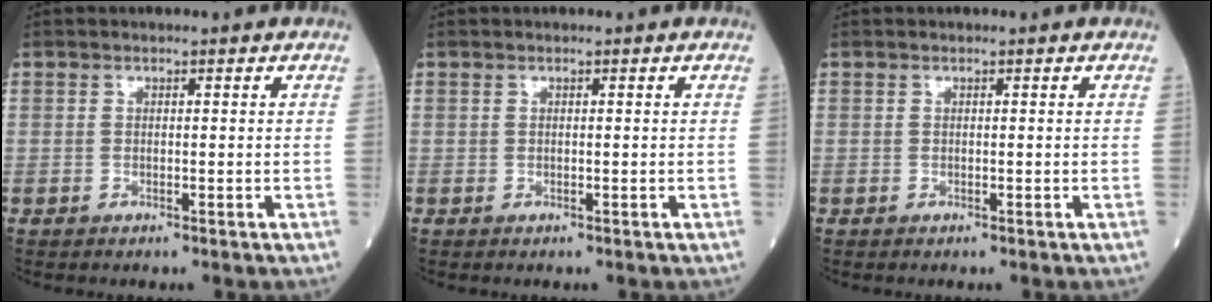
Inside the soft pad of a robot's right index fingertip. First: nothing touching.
{"total": 0.0}
{"total": 0.0}